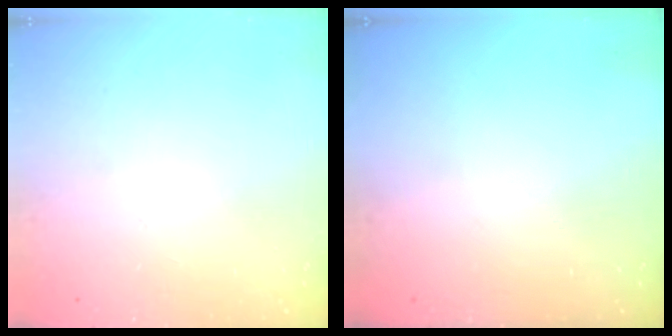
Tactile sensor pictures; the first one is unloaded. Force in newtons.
{"total": 0.0}